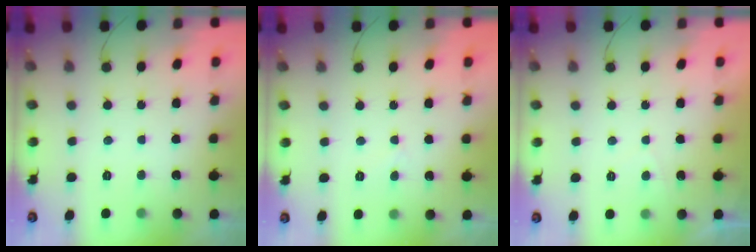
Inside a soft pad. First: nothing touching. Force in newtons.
{"total": 2.1, "press": 2.1, "slide": 0.2}
{"total": 0.9, "press": 0.7, "slide": 0.5}